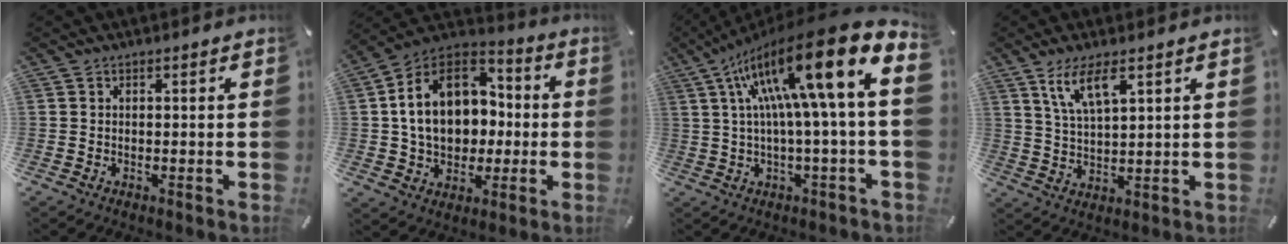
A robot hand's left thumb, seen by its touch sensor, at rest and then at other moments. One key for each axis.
{"total": 17.0, "fx": 0.3, "fy": 13.9, "fz": 9.9, "tx": -0.189, "ty": 0.013, "tz": 0.008}
{"total": 20.4, "fx": 7.2, "fy": 2.4, "fz": 18.9, "tx": -0.341, "ty": -0.056, "tz": 0.104}
{"total": 7.5, "fx": 4.7, "fy": 2.3, "fz": 5.4, "tx": -0.119, "ty": -0.002, "tz": 0.084}